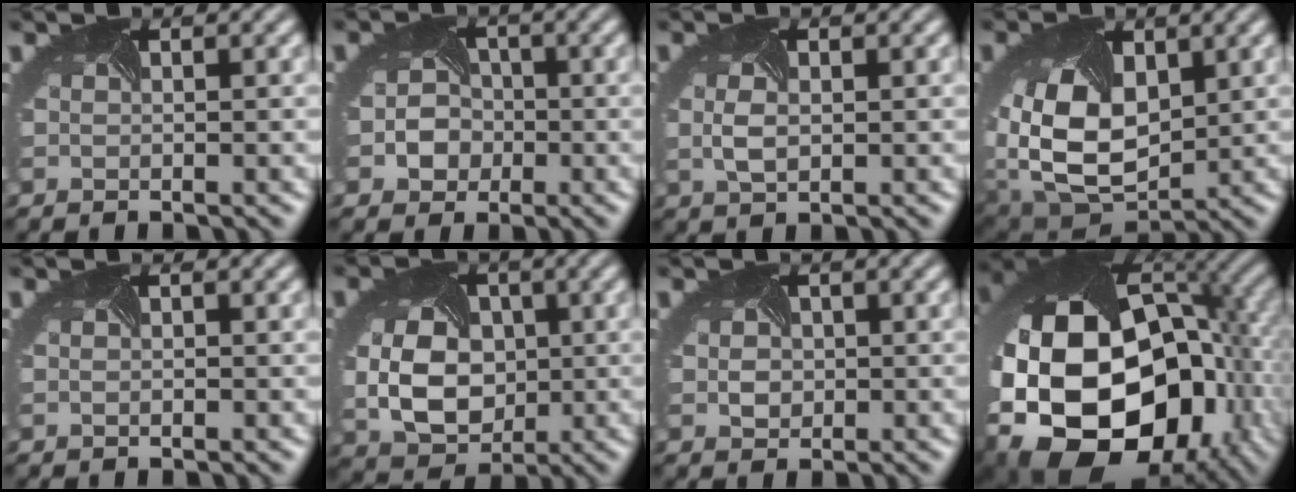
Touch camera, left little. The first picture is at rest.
{"total": 3.1, "force": [-0.9, 2.8, 1.2], "torque": [-0.006, -0.002, -0.015]}
{"total": 1.8, "force": [-0.1, 1.1, 1.4], "torque": [-0.041, -0.005, 0.001]}
{"total": 12.6, "force": [0.9, 8.8, 9.0], "torque": [-0.186, -0.031, 0.033]}
{"total": 1.6, "force": [0.4, 1.2, 1.1], "torque": [-0.011, 0.001, 0.001]}
{"total": 8.4, "force": [-0.5, 6.4, 5.5], "torque": [-0.106, -0.020, 0.003]}
{"total": 2.2, "force": [0.3, 1.9, 1.0], "torque": [-0.020, 0.001, 0.006]}
{"total": 21.5, "force": [-4.1, 15.1, 14.7], "torque": [-0.299, -0.051, -0.049]}